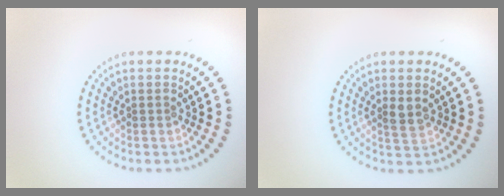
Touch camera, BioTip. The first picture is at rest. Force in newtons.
{"total": 1.6, "press": 1.5, "slide": 0.5}